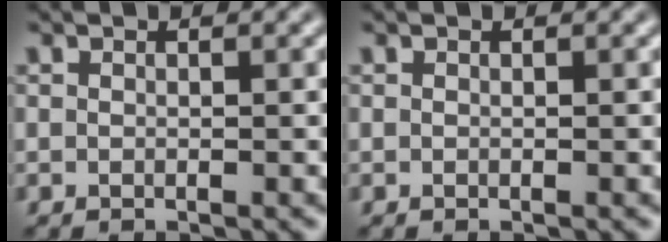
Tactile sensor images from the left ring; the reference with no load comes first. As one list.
[{"total": 0.0}]